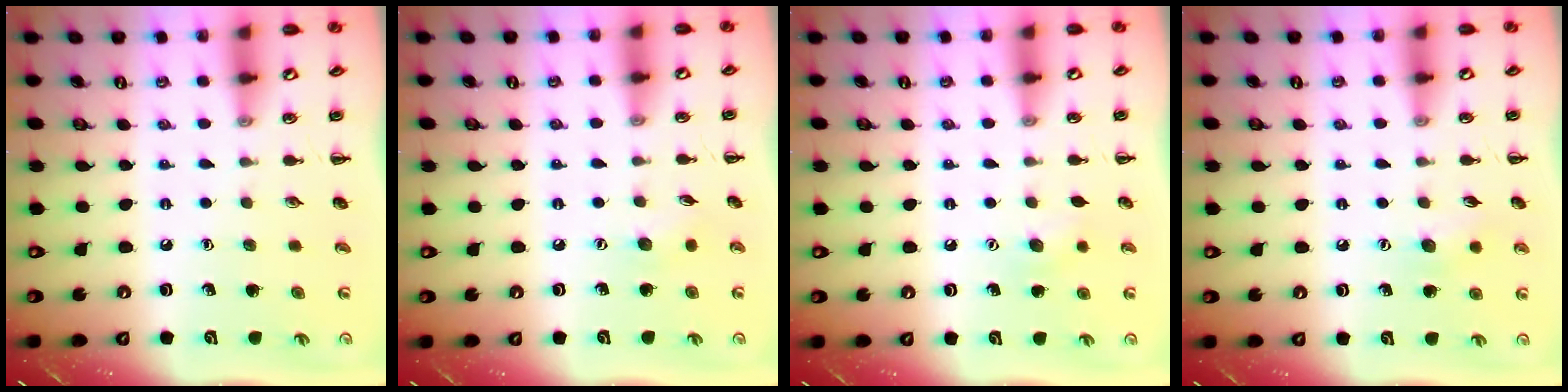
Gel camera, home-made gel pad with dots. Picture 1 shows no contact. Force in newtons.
{"total": 4.7, "press": 4.6, "slide": 1.0}
{"total": 6.3, "press": 6.0, "slide": 1.9}
{"total": 6.2, "press": 6.0, "slide": 1.3}